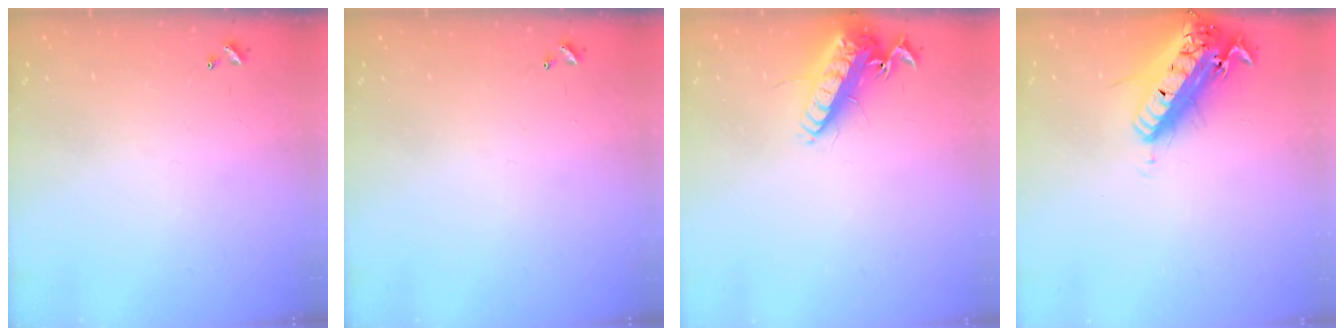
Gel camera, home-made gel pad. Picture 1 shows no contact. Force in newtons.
{"total": 0.0}
{"total": 14.6, "press": 14.4, "slide": 2.8}
{"total": 21.3, "press": 20.9, "slide": 4.2}